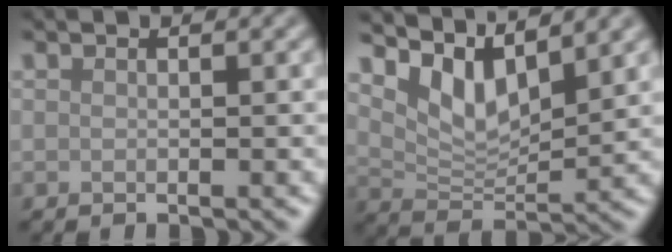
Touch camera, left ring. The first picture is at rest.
{"total": 5.2, "force": [3.9, 1.6, 3.0], "torque": [-0.070, -0.010, 0.074]}